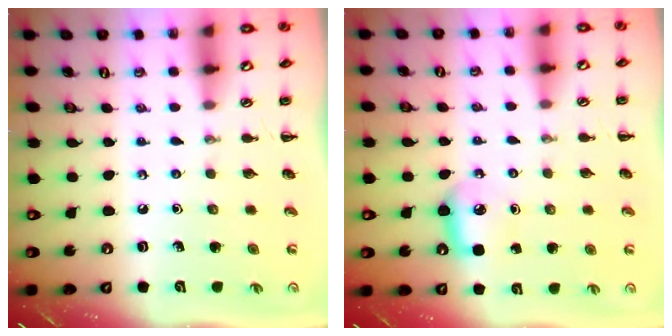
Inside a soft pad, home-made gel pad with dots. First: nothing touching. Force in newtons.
{"total": 6.3, "press": 6.2, "slide": 1.4}